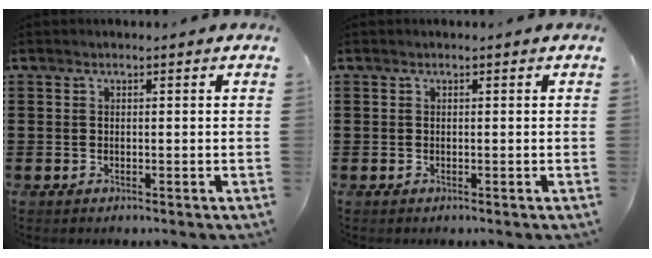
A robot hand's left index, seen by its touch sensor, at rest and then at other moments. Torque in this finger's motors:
{"motor_torque": [0.00, 0.00, 0.00, 0.01]}